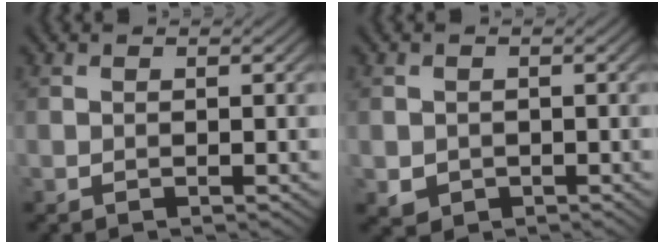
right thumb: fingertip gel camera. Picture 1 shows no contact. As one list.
[{"total": 2.1, "force": [-0.5, 1.9, 0.6], "torque": [-0.017, -0.012, -0.009]}]